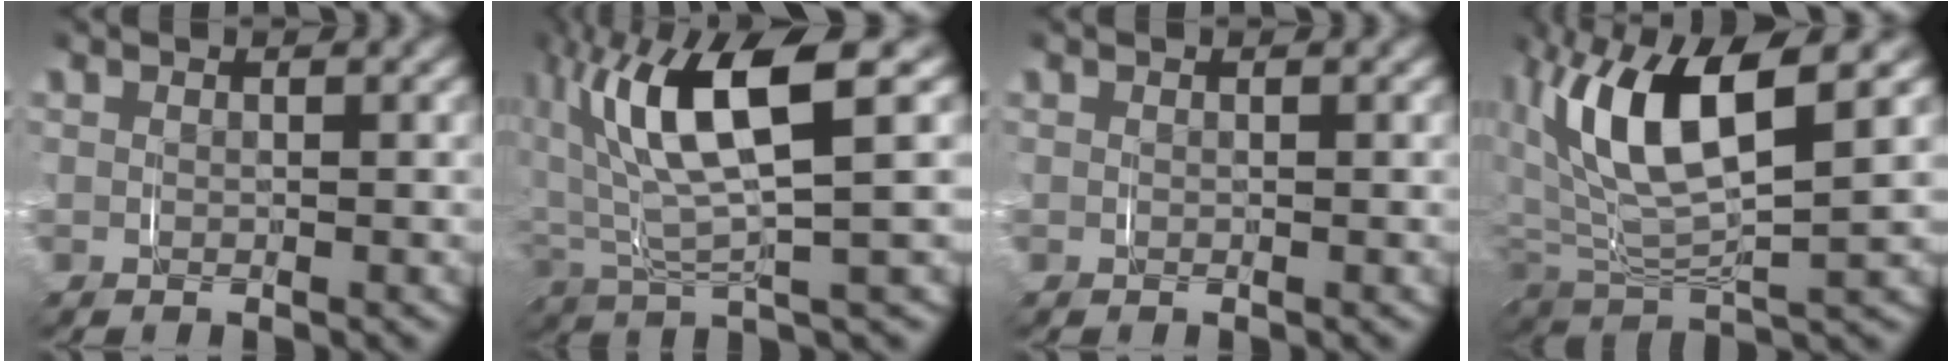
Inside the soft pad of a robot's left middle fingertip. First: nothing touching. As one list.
[{"total": 9.5, "force": [1.6, 4.5, 8.2], "torque": [-0.175, 0.006, 0.022]}, {"total": 0.0}, {"total": 8.4, "force": [1.6, 4.0, 7.2], "torque": [-0.154, 0.001, 0.026]}]